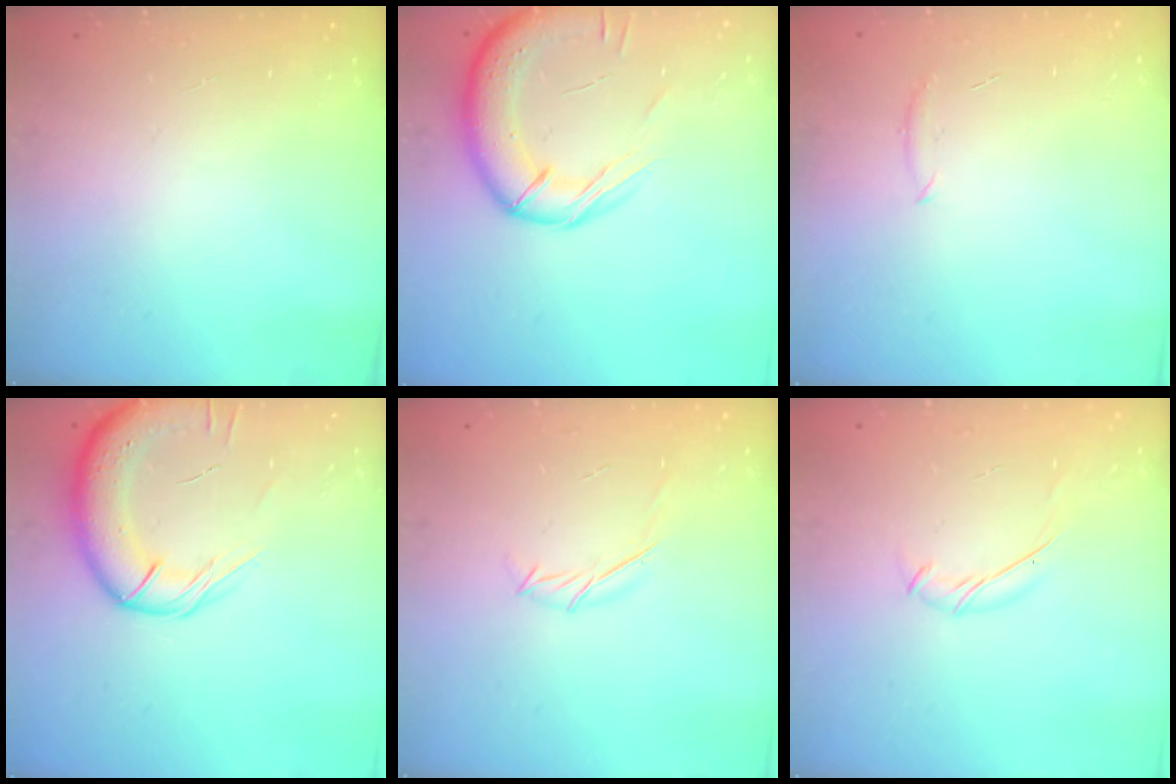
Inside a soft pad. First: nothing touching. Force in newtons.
{"total": 16.7, "press": 16.5, "slide": 2.5}
{"total": 5.5, "press": 5.2, "slide": 1.5}
{"total": 15.4, "press": 14.9, "slide": 4.0}
{"total": 6.0, "press": 5.9, "slide": 1.0}
{"total": 6.6, "press": 6.5, "slide": 1.4}